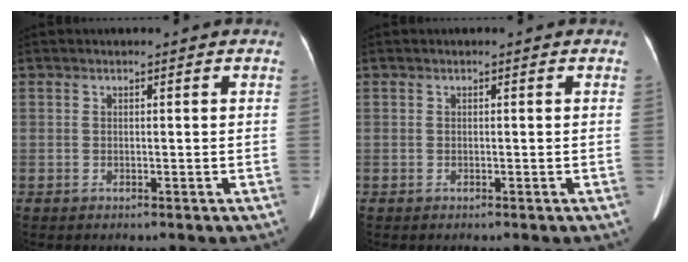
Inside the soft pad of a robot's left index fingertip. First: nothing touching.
{"total": 0.0}